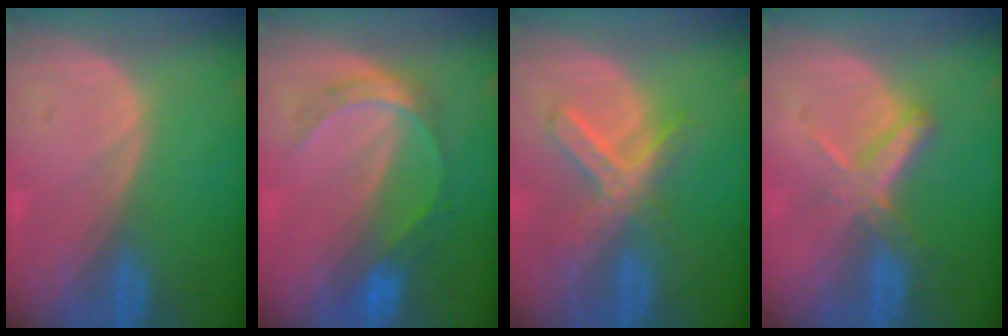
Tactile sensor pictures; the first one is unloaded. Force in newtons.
{"total": 6.1, "press": 5.3, "slide": 3.1}
{"total": 7.3, "press": 6.3, "slide": 3.8}
{"total": 5.5, "press": 4.9, "slide": 2.5}